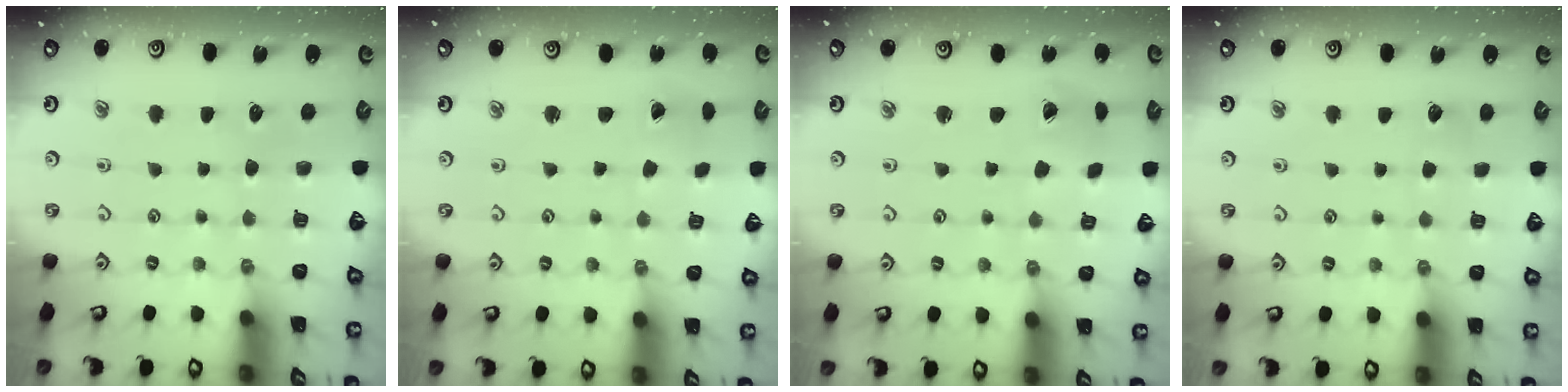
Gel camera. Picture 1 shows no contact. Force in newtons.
{"total": 1.0, "press": 1.0, "slide": 0.0}
{"total": 1.5, "press": 1.5, "slide": 0.2}
{"total": 1.8, "press": 1.8, "slide": 0.2}